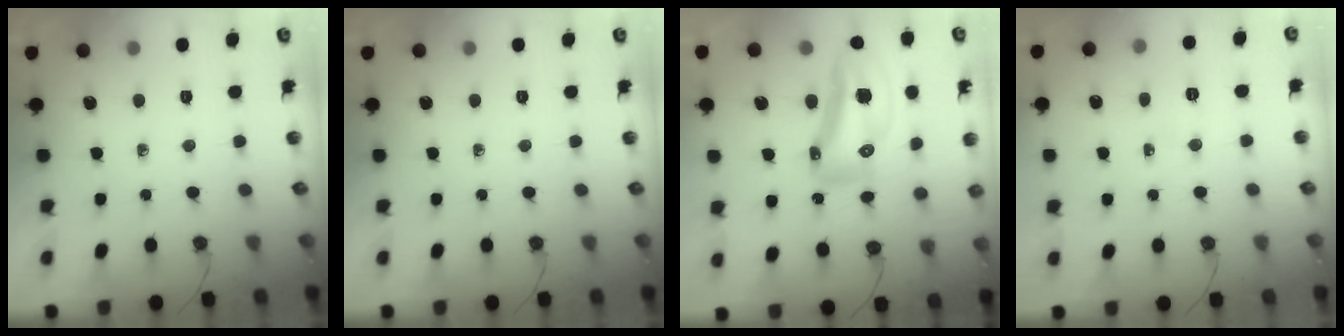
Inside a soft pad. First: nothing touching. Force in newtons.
{"total": 0.0}
{"total": 14.8, "press": 14.7, "slide": 1.8}
{"total": 2.8, "press": 2.6, "slide": 0.9}